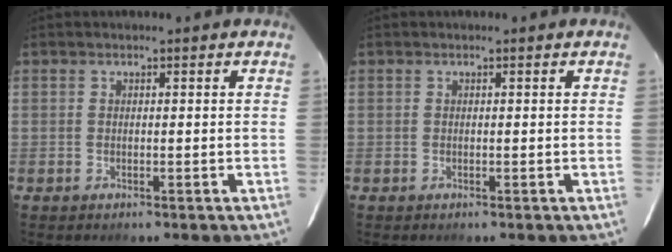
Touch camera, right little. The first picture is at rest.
{"total": 0.0}